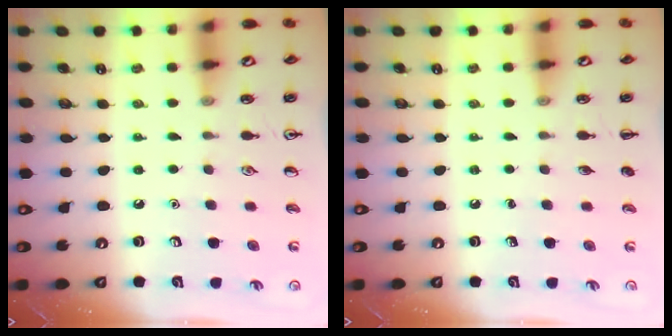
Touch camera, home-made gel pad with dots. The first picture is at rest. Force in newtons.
{"total": 0.0}